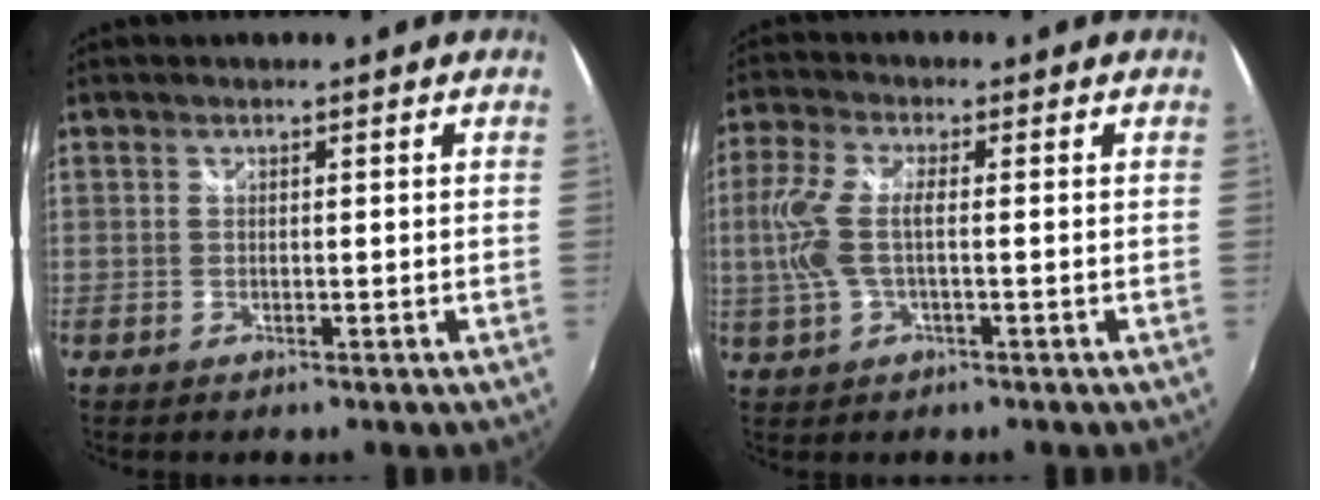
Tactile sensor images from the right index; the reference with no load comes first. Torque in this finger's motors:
{"motor_torque": [0.24, -0.01, 0.19, 0.09]}